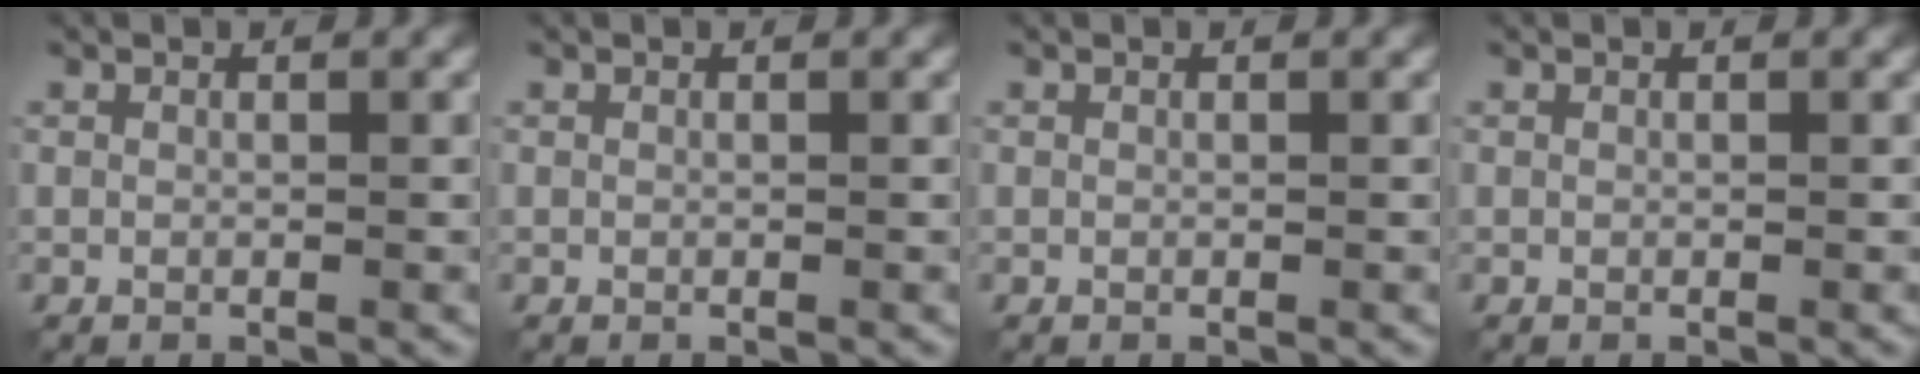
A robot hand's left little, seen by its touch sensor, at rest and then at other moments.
{"total": 0.0}
{"total": 0.0}
{"total": 0.0}